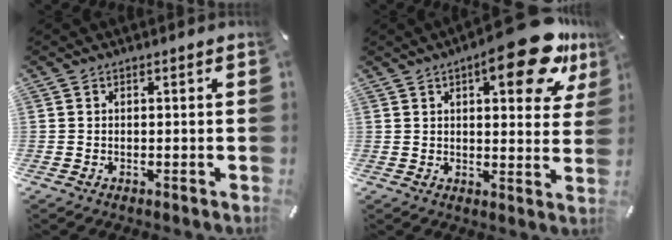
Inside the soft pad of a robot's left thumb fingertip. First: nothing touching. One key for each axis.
{"total": 17.1, "fx": 9.5, "fy": 5.6, "fz": 13.1, "tx": -0.168, "ty": -0.055, "tz": 0.144}